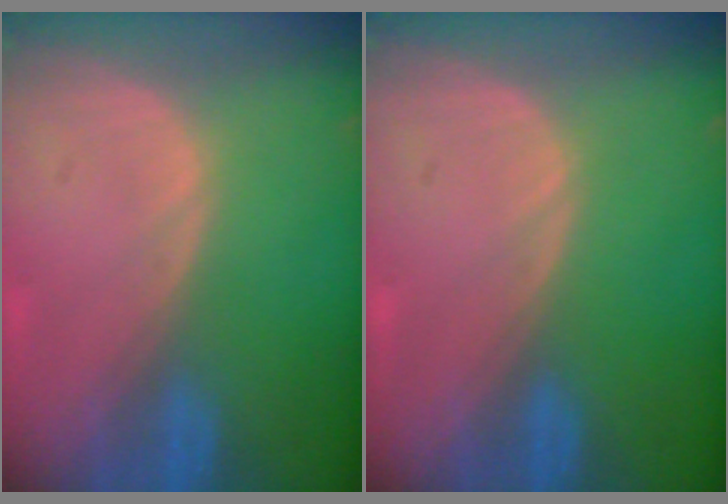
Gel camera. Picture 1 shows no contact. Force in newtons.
{"total": 0.0}